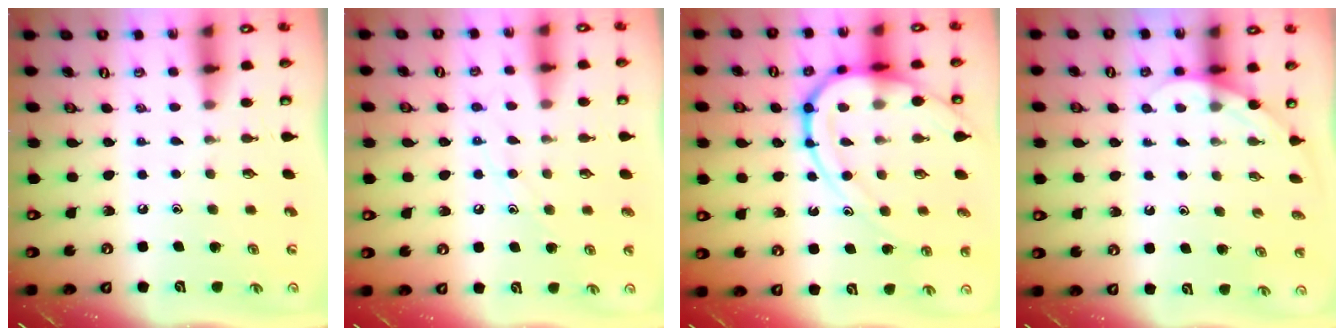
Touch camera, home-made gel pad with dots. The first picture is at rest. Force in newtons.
{"total": 7.2, "press": 7.2, "slide": 0.5}
{"total": 15.3, "press": 15.3, "slide": 1.4}
{"total": 3.6, "press": 3.6, "slide": 0.1}